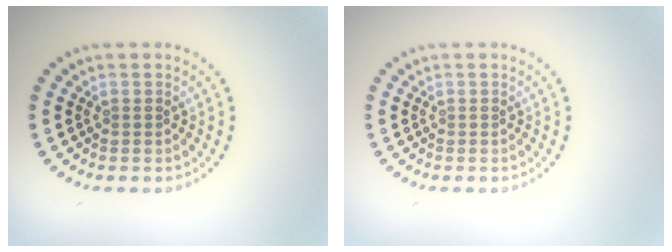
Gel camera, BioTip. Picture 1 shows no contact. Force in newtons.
{"total": 0.0}